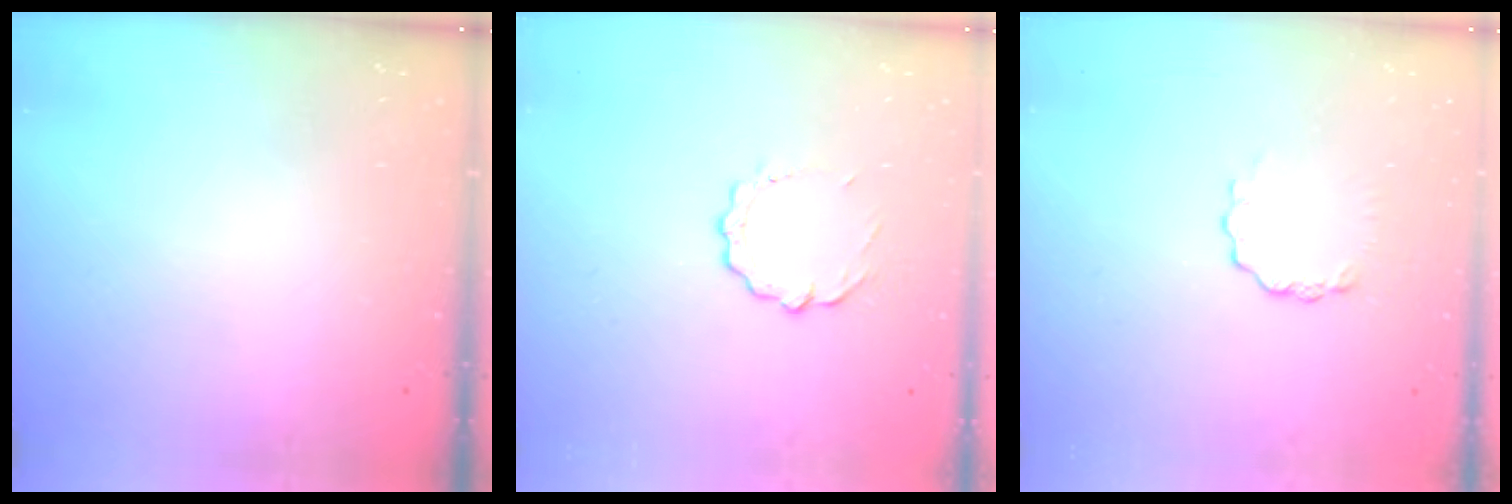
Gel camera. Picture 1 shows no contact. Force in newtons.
{"total": 6.9, "press": 6.9, "slide": 0.5}
{"total": 3.8, "press": 3.8, "slide": 0.3}